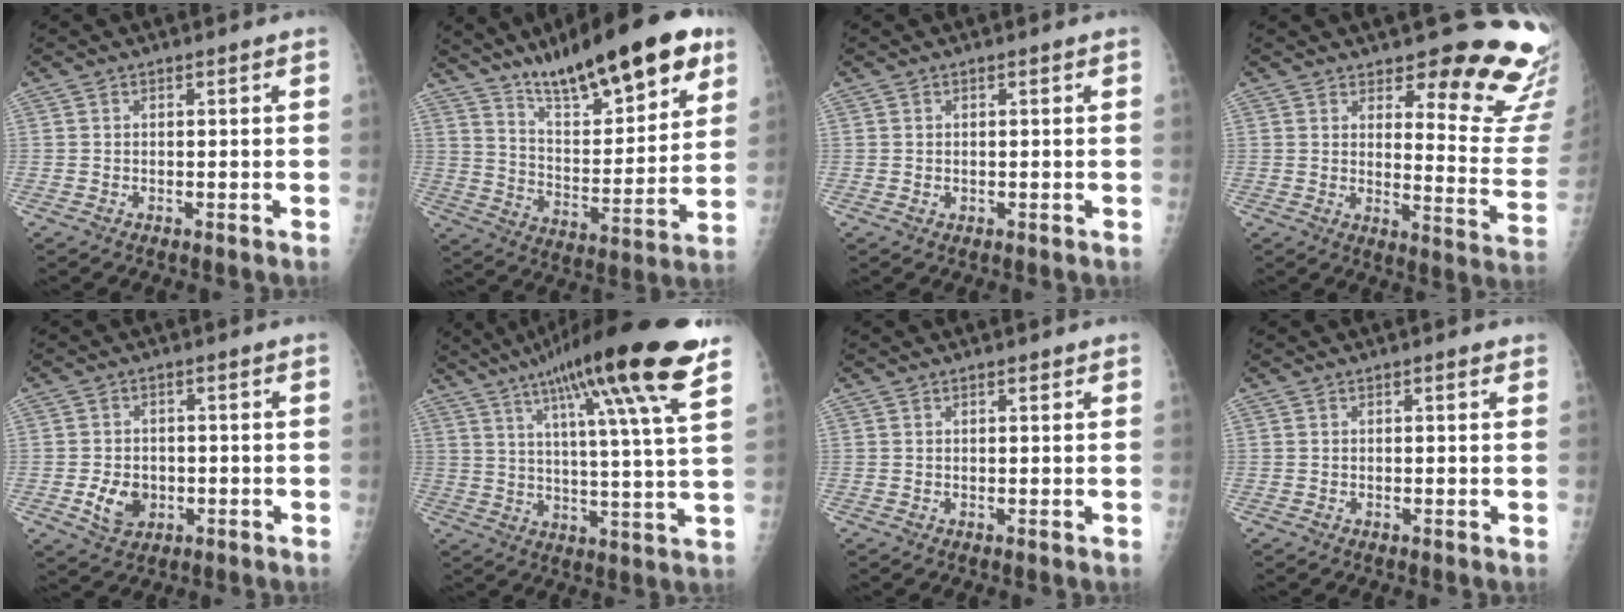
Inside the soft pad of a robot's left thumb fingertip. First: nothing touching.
{"total": 23.3, "force": [15.2, 6.5, 16.4], "torque": [-0.219, -0.060, 0.247]}
{"total": 0.8, "force": [0.3, 0.6, 0.5], "torque": [-0.004, -0.001, 0.006]}
{"total": 17.6, "force": [13.8, 4.8, 9.7], "torque": [-0.072, -0.125, 0.162]}
{"total": 5.6, "force": [-1.2, 4.3, 3.4], "torque": [-0.046, 0.000, -0.014]}
{"total": 23.1, "force": [14.1, 1.9, 18.1], "torque": [-0.272, -0.037, 0.207]}
{"total": 1.1, "force": [0.8, 0.4, 0.6], "torque": [-0.007, -0.004, 0.011]}
{"total": 1.1, "force": [0.7, 0.4, 0.8], "torque": [-0.010, -0.002, 0.008]}